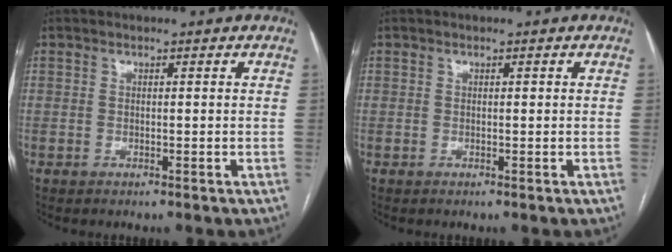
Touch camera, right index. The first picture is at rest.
{"total": 0.0}